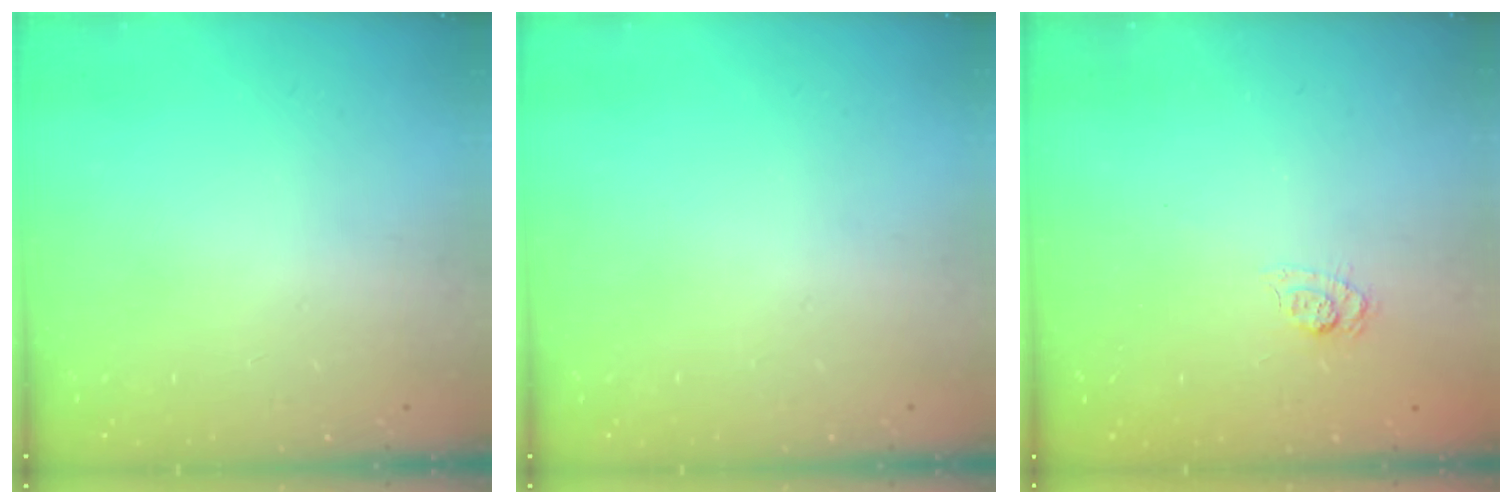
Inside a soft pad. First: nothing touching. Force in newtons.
{"total": 0.0}
{"total": 4.5, "press": 4.2, "slide": 1.7}